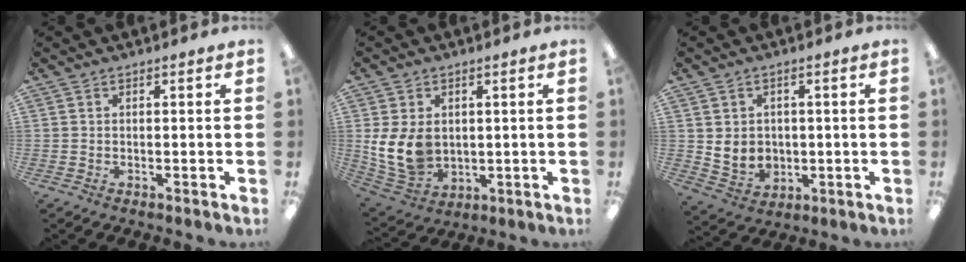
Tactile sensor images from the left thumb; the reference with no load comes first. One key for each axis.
{"total": 11.2, "fx": 0.8, "fy": 8.3, "fz": 7.5, "tx": -0.172, "ty": -0.010, "tz": 0.016}
{"total": 6.0, "fx": 0.7, "fy": 5.4, "fz": 2.5, "tx": -0.054, "ty": -0.001, "tz": 0.016}